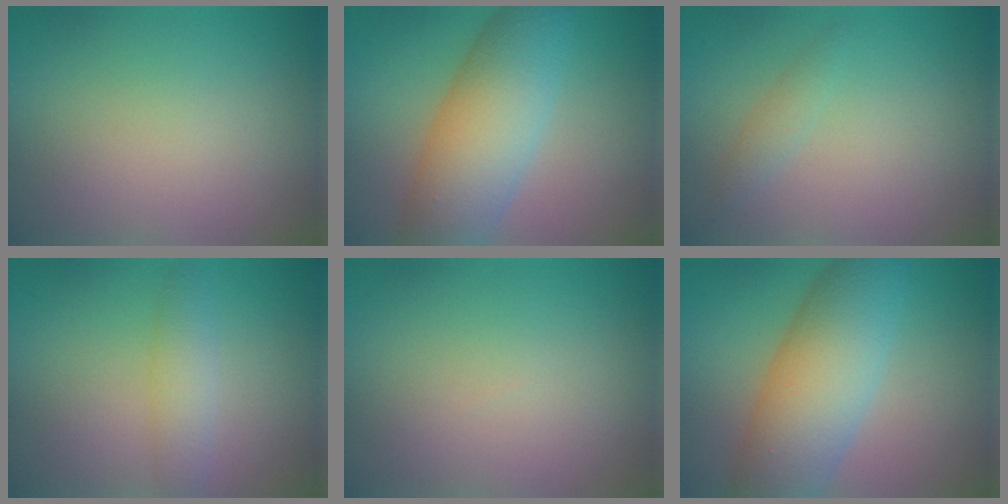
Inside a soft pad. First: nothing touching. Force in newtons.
{"total": 9.4, "press": 9.4, "slide": 0.3}
{"total": 1.2, "press": 1.2, "slide": 0.1}
{"total": 2.4, "press": 2.4, "slide": 0.1}
{"total": 0.0}
{"total": 9.5, "press": 9.5, "slide": 0.1}